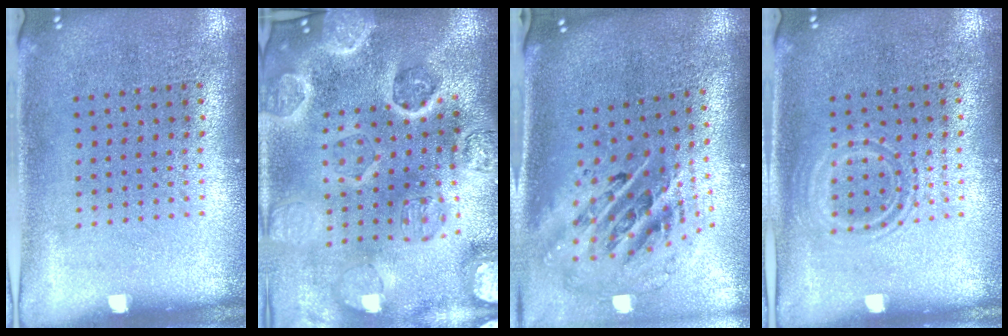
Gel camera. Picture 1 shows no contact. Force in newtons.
{"total": 5.3, "press": 4.6, "slide": 2.7}
{"total": 2.6, "press": 1.8, "slide": 1.9}
{"total": 1.1, "press": 1.0, "slide": 0.5}